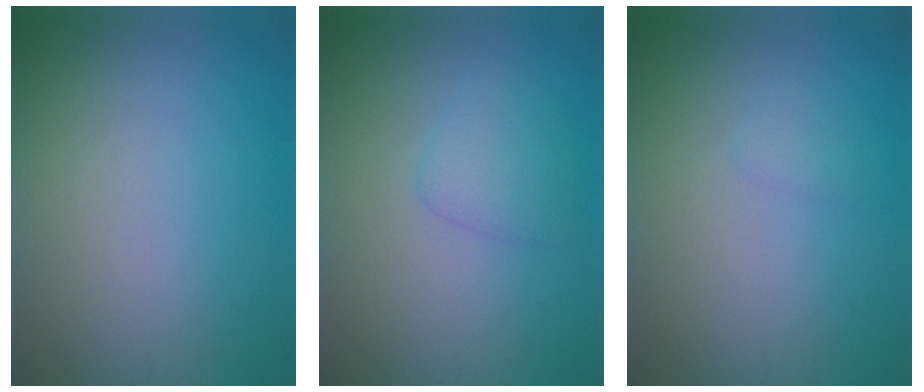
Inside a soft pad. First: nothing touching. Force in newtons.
{"total": 1.9, "press": 1.9, "slide": 0.2}
{"total": 0.5, "press": 0.5, "slide": 0.0}